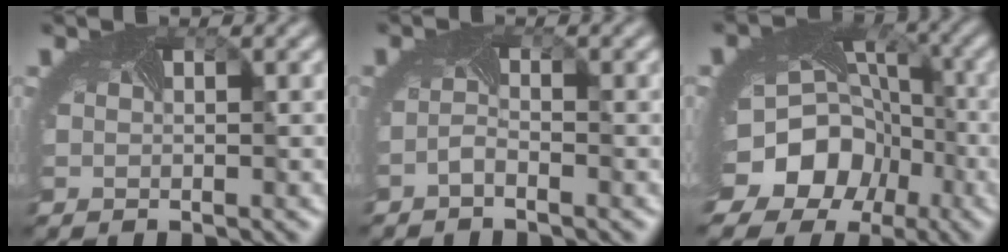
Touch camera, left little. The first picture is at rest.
{"total": 1.0, "force": [-1.0, -0.1, 0.3], "torque": [-0.016, -0.001, -0.021]}
{"total": 14.7, "force": [-6.6, 12.1, 5.3], "torque": [-0.110, -0.050, -0.106]}